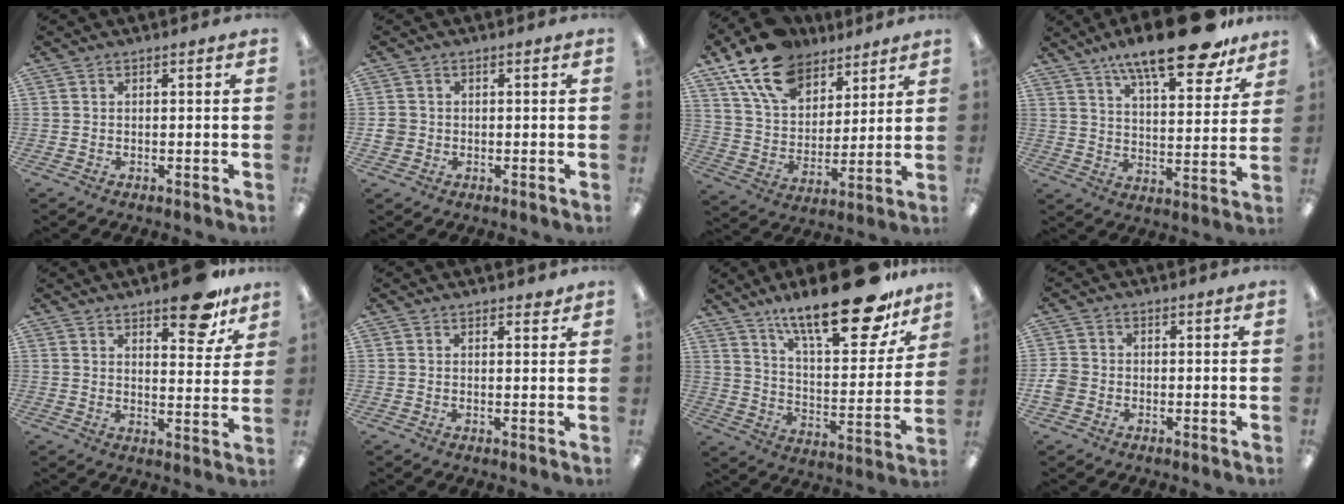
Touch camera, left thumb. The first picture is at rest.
{"total": 2.5, "force": [-0.3, 2.4, 0.5], "torque": [-0.009, 0.005, -0.007]}
{"total": 17.0, "force": [12.1, 9.5, 7.2], "torque": [-0.144, -0.060, 0.226]}
{"total": 17.9, "force": [13.3, 5.3, 10.8], "torque": [-0.162, -0.079, 0.217]}
{"total": 11.9, "force": [8.8, 4.6, 6.7], "torque": [-0.065, -0.058, 0.145]}
{"total": 1.5, "force": [1.3, 0.6, 0.3], "torque": [0.001, -0.004, 0.024]}
{"total": 24.4, "force": [17.5, 7.8, 15.0], "torque": [-0.218, -0.116, 0.288]}
{"total": 3.4, "force": [-1.1, 2.9, 1.5], "torque": [-0.029, 0.006, -0.021]}